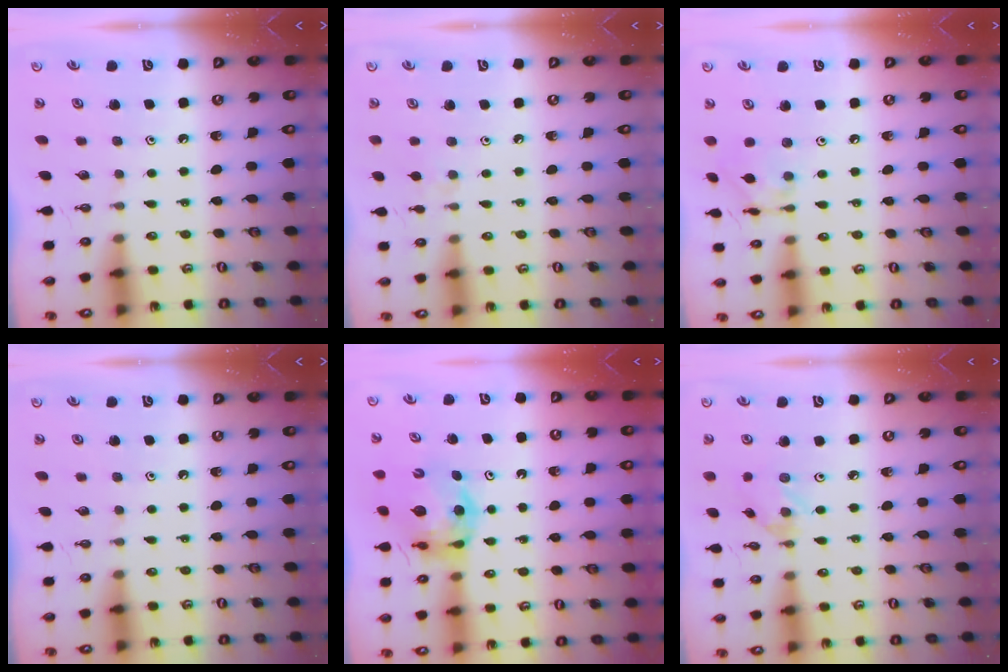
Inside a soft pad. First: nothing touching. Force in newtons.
{"total": 2.4, "press": 2.4, "slide": 0.5}
{"total": 7.2, "press": 7.2, "slide": 0.2}
{"total": 0.0}
{"total": 10.9, "press": 10.8, "slide": 1.2}
{"total": 1.5, "press": 1.5, "slide": 0.0}